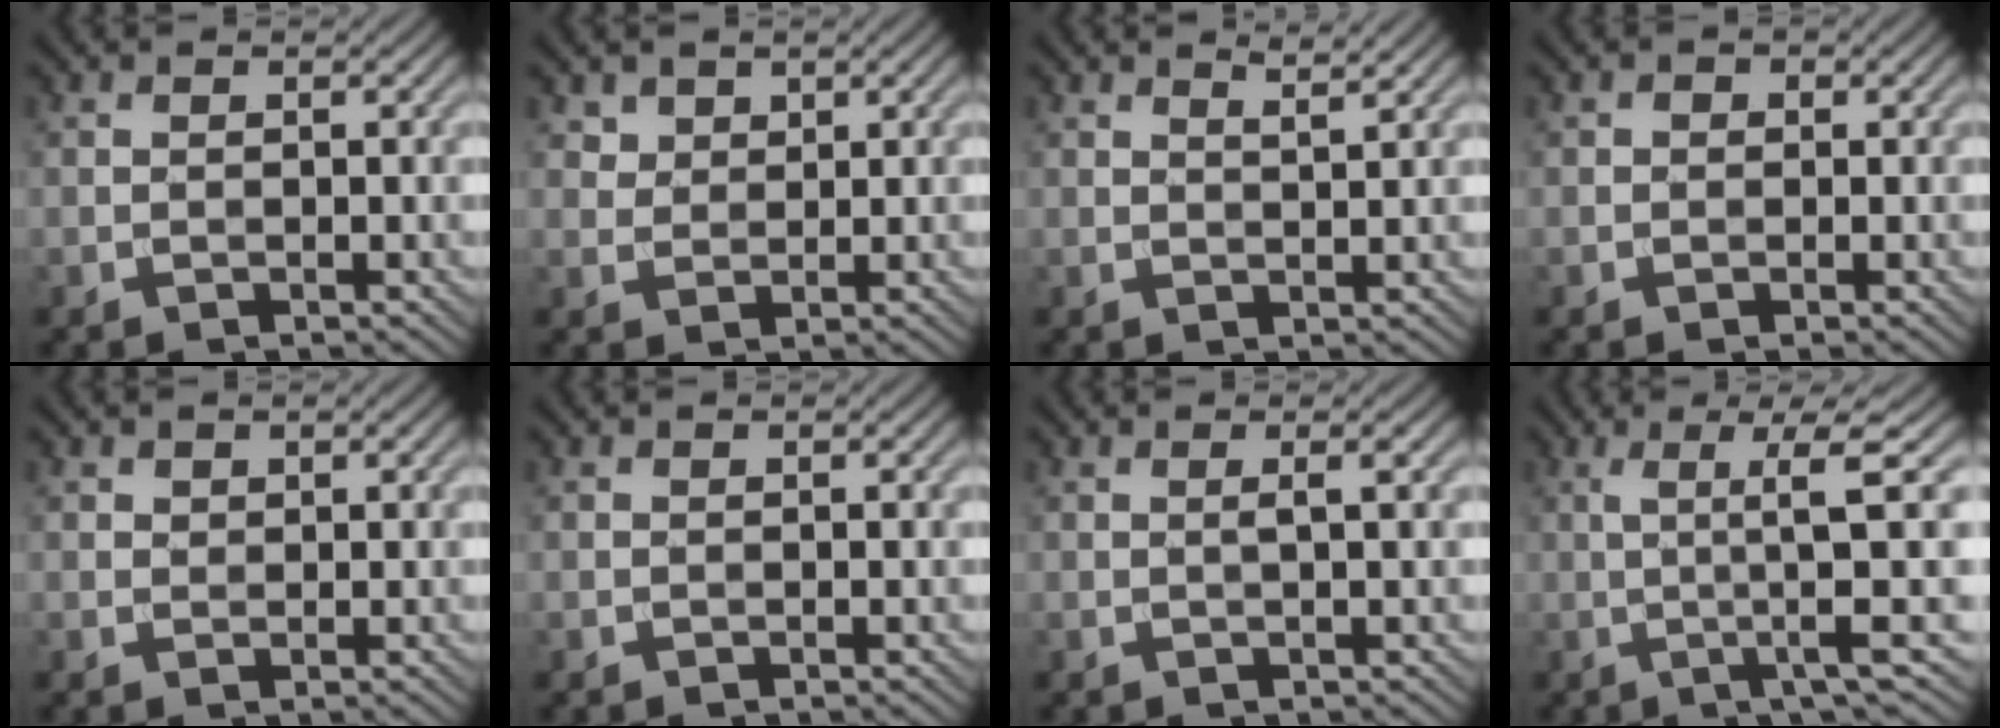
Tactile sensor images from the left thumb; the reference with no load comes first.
{"total": 2.4, "force": [1.7, 1.6, 0.6], "torque": [-0.021, -0.011, 0.041]}
{"total": 2.1, "force": [1.7, 0.2, 1.2], "torque": [-0.022, 0.001, 0.031]}
{"total": 0.7, "force": [0.0, 0.7, 0.2], "torque": [-0.002, -0.004, -0.005]}
{"total": 0.8, "force": [0.6, 0.6, 0.2], "torque": [-0.003, -0.001, 0.011]}
{"total": 0.0}
{"total": 1.4, "force": [0.3, 0.1, 1.4], "torque": [-0.028, 0.008, 0.000]}
{"total": 7.3, "force": [-0.1, 0.2, 7.3], "torque": [-0.133, 0.013, -0.001]}